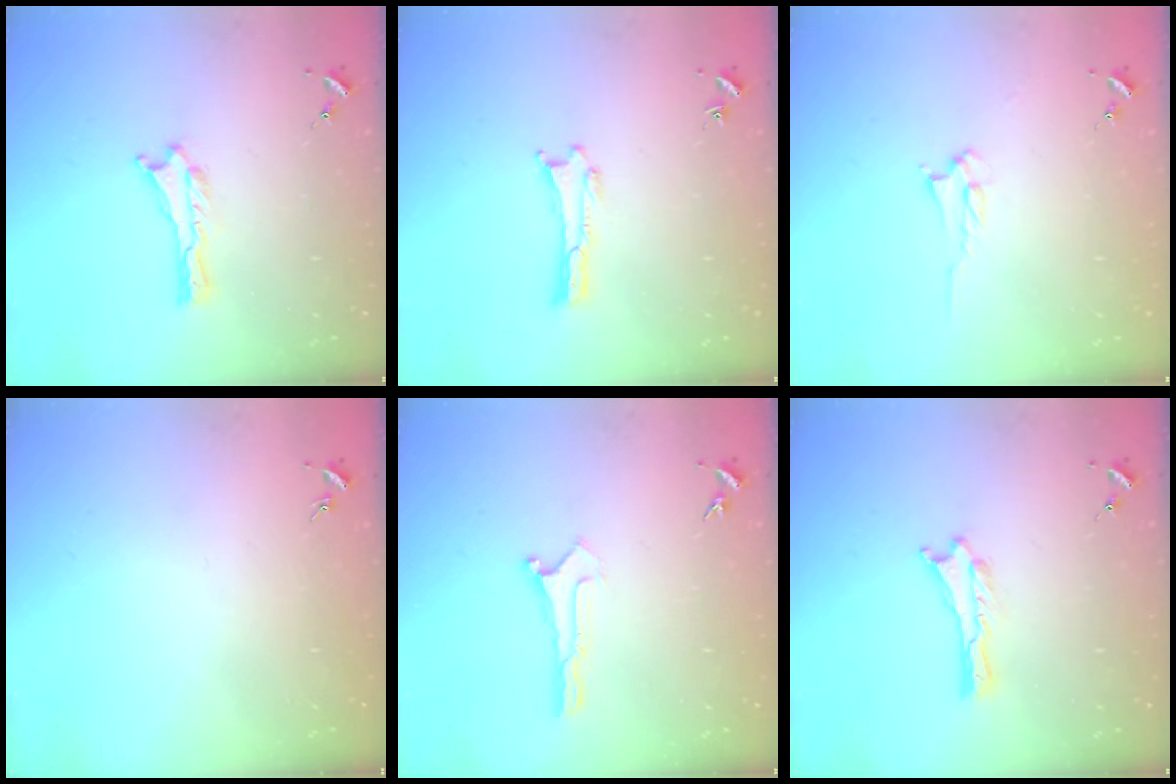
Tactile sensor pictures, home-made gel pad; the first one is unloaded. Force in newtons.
{"total": 0.0}
{"total": 2.0, "press": 1.9, "slide": 0.3}
{"total": 0.0}
{"total": 0.0}
{"total": 0.0}